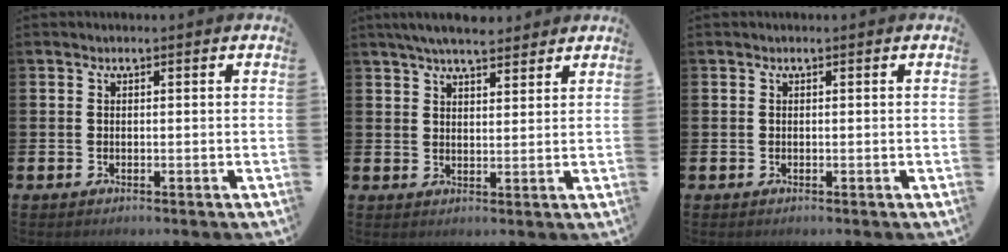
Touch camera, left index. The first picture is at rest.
{"total": 5.5, "force": [5.1, 1.2, 1.7], "torque": [-0.033, -0.017, 0.091]}
{"total": 0.0}